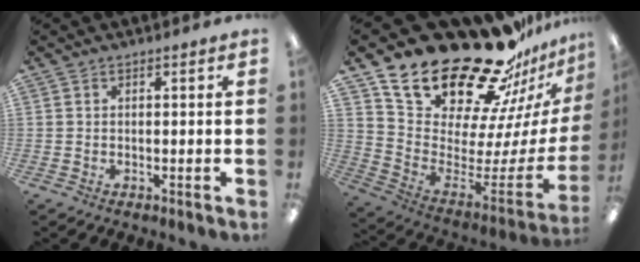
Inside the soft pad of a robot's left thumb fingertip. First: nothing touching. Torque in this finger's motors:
{"motor_torque": [2.50, 2.51, 1.36, -1.41, 0.16]}